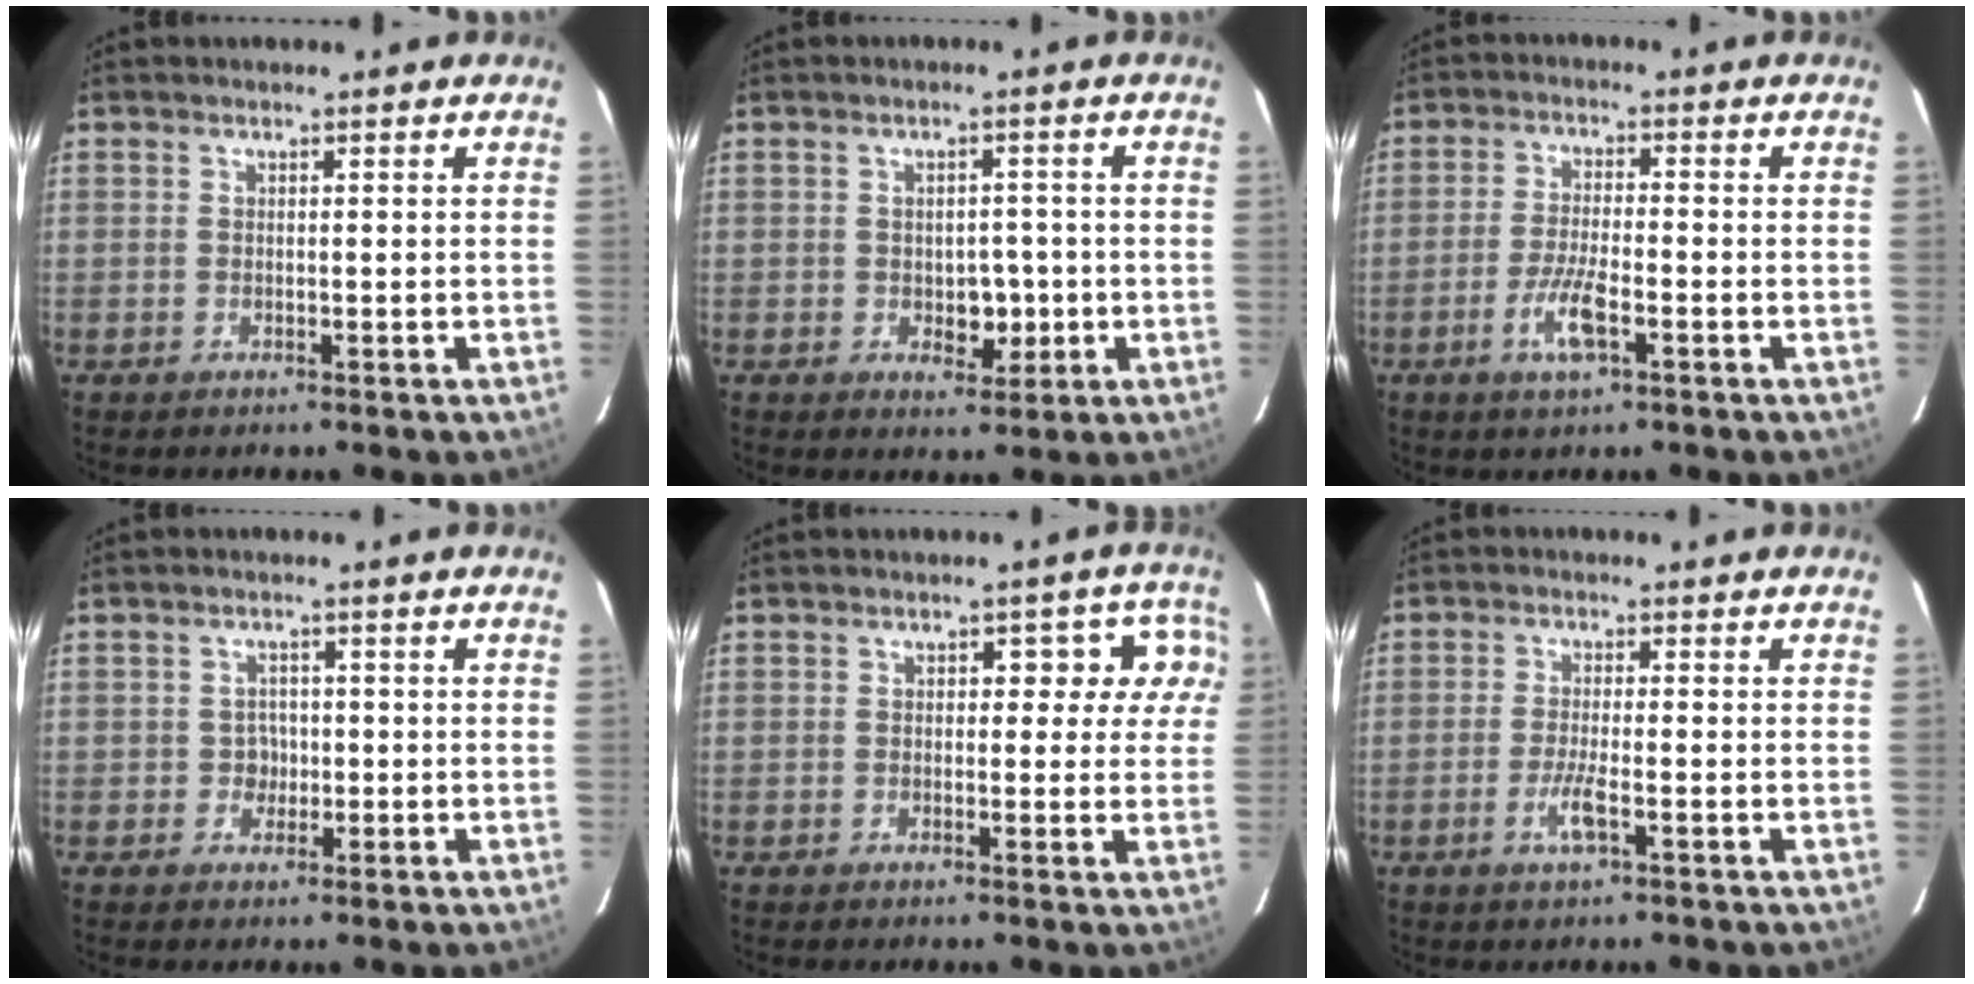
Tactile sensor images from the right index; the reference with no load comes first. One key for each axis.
{"total": 4.1, "fx": -0.8, "fy": 2.7, "fz": 3.0, "tx": -0.031, "ty": 0.004, "tz": -0.002}
{"total": 5.8, "fx": -2.6, "fy": 1.1, "fz": 5.1, "tx": -0.103, "ty": -0.005, "tz": -0.047}
{"total": 2.2, "fx": -0.5, "fy": 1.9, "fz": 0.9, "tx": -0.009, "ty": 0.005, "tz": -0.006}
{"total": 6.2, "fx": 1.7, "fy": 3.4, "fz": 4.9, "tx": -0.031, "ty": 0.030, "tz": 0.013}
{"total": 3.6, "fx": -1.5, "fy": 0.3, "fz": 3.2, "tx": -0.065, "ty": -0.004, "tz": -0.029}